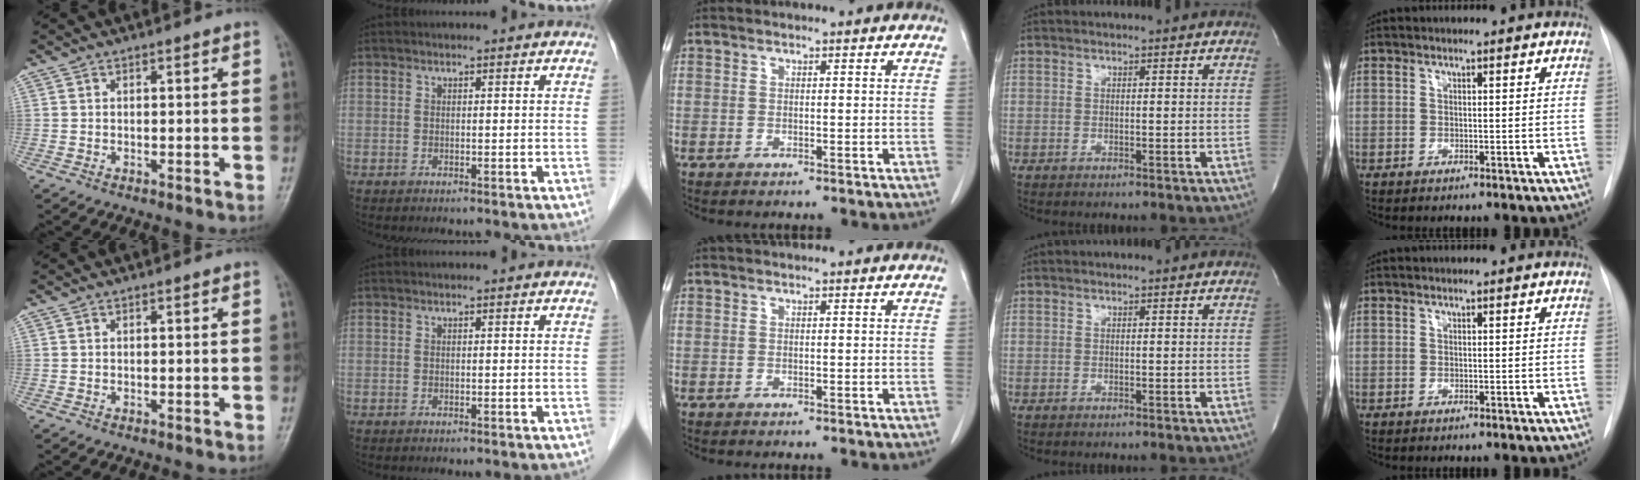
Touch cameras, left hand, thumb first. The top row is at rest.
{}